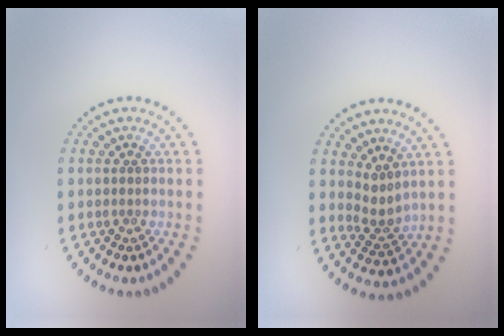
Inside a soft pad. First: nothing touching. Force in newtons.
{"total": 2.0, "press": 1.5, "slide": 1.4}